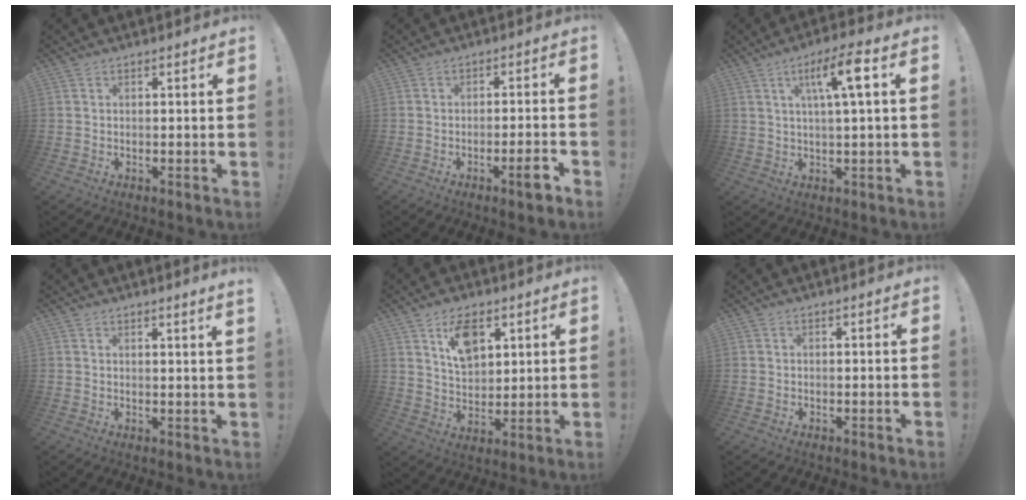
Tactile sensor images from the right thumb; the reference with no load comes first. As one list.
[{"total": 5.5, "force": [-2.8, 0.4, 4.7], "torque": [-0.070, 0.011, -0.045]}, {"total": 9.5, "force": [2.7, 1.2, 9.0], "torque": [-0.151, 0.003, 0.037]}, {"total": 2.0, "force": [1.5, -1.1, 0.8], "torque": [-0.006, -0.014, 0.022]}, {"total": 10.3, "force": [5.7, 6.1, 6.1], "torque": [-0.095, -0.019, 0.107]}, {"total": 0.0}]